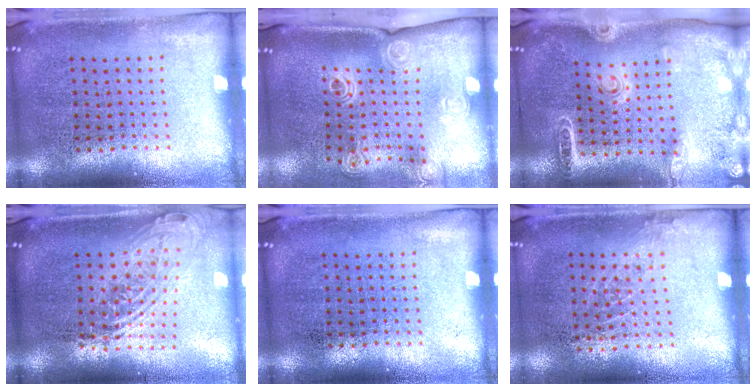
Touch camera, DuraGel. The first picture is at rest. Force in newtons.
{"total": 2.1, "press": 1.6, "slide": 1.3}
{"total": 1.7, "press": 1.7, "slide": 0.1}
{"total": 2.0, "press": 1.5, "slide": 1.2}
{"total": 0.0}
{"total": 0.9, "press": 0.7, "slide": 0.6}